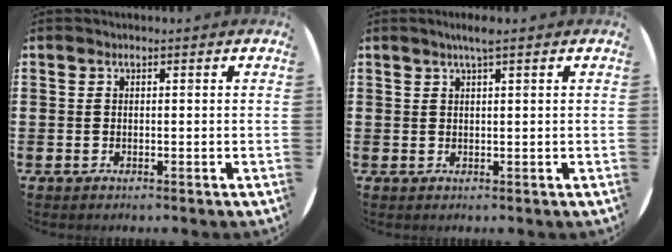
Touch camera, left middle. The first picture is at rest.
{"total": 1.9, "force": [1.4, -0.1, 1.4], "torque": [-0.027, 0.002, 0.024]}